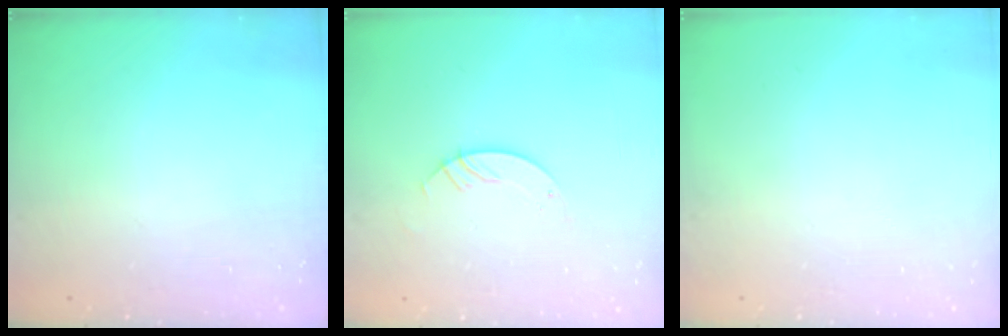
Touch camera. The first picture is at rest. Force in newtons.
{"total": 3.3, "press": 3.3, "slide": 0.2}
{"total": 0.0}